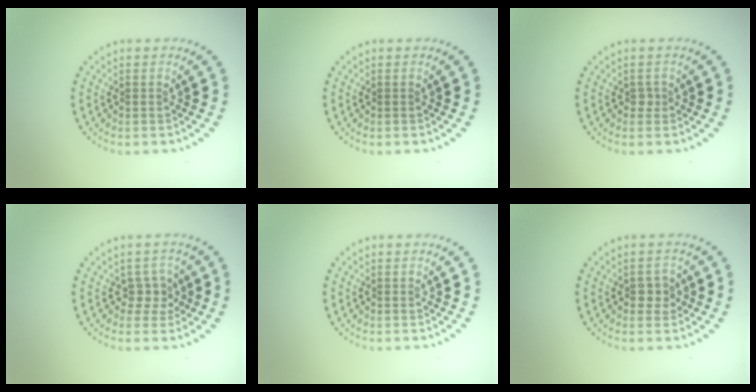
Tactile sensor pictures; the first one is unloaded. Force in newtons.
{"total": 0.0}
{"total": 0.8, "press": 0.5, "slide": 0.6}
{"total": 1.7, "press": 1.3, "slide": 1.1}
{"total": 0.0}
{"total": 1.4, "press": 1.3, "slide": 0.3}